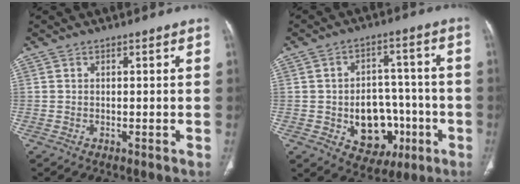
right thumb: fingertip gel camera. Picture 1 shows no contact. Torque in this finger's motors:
{"motor_torque": [2.90, 1.02, 1.21, -0.73, 0.23]}